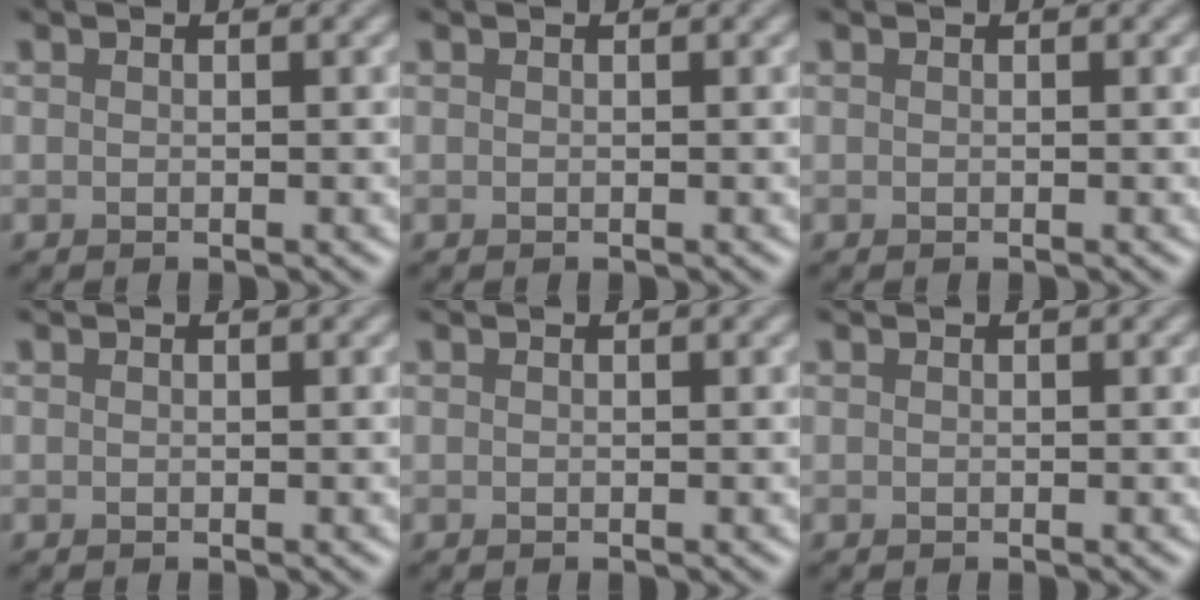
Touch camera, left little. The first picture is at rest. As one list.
[{"total": 0.0}, {"total": 0.0}, {"total": 0.0}, {"total": 0.0}, {"total": 0.0}]